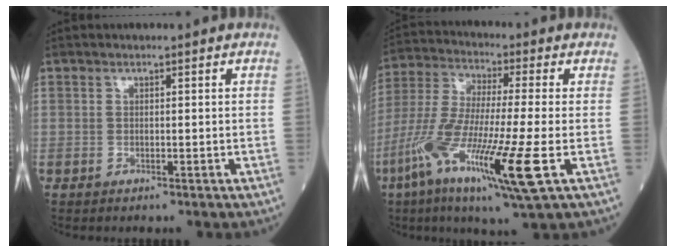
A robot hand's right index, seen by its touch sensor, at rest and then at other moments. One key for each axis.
{"total": 17.0, "fx": -6.6, "fy": 0.6, "fz": 15.7, "tx": -0.335, "ty": -0.041, "tz": -0.126}